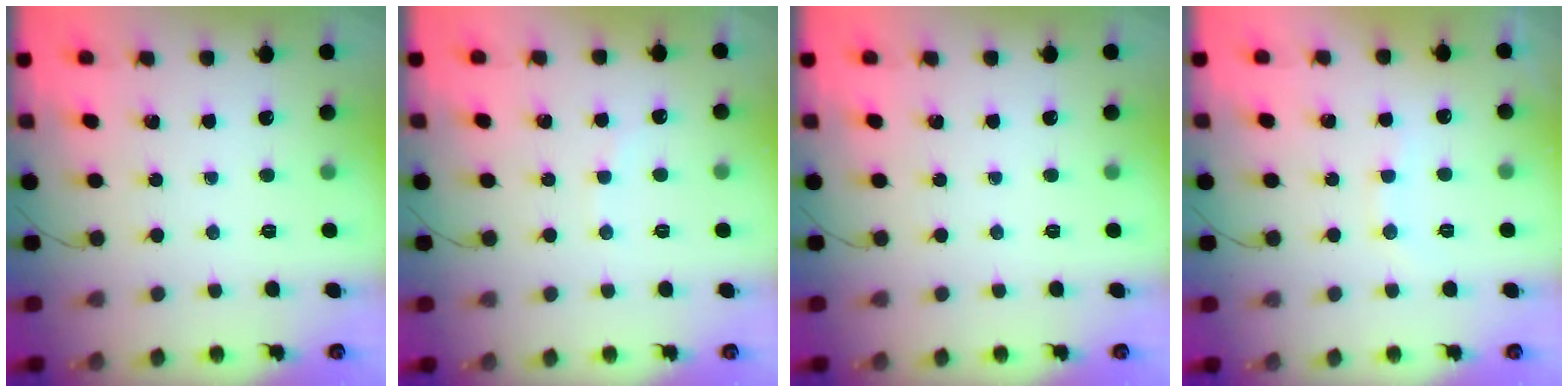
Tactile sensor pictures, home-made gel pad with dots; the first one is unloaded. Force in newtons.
{"total": 2.8, "press": 2.7, "slide": 0.7}
{"total": 0.0}
{"total": 7.1, "press": 7.0, "slide": 1.2}